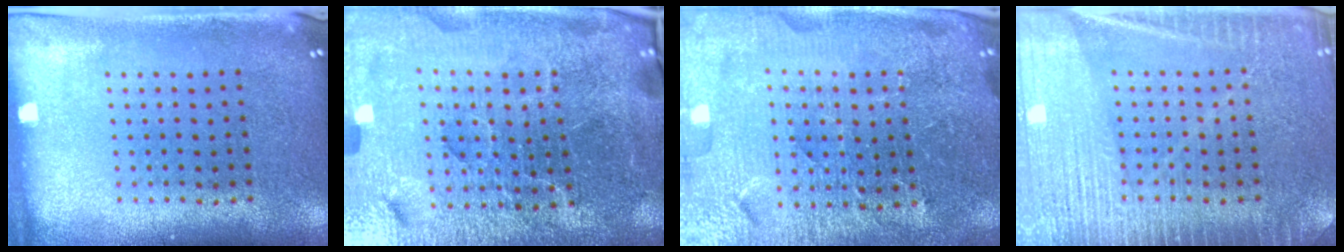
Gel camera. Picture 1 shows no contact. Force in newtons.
{"total": 7.0, "press": 6.1, "slide": 3.4}
{"total": 5.4, "press": 5.0, "slide": 2.2}
{"total": 5.6, "press": 5.5, "slide": 0.9}